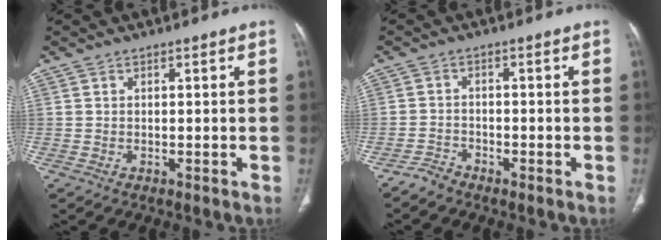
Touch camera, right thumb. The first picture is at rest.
{"total": 2.2, "force": [-2.2, 0.6, 0.1], "torque": [0.000, 0.006, -0.046]}